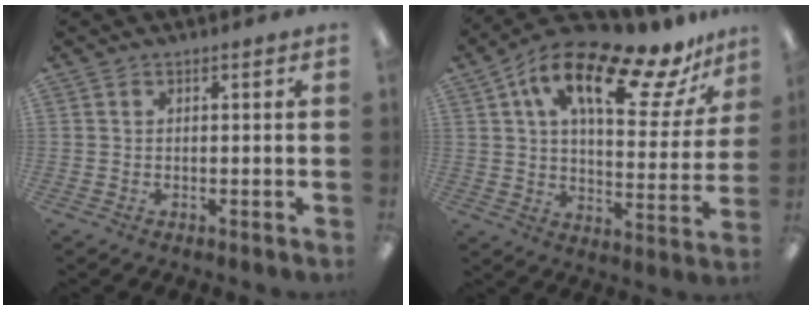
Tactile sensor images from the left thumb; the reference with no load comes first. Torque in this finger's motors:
{"motor_torque": [0.43, 0.56, 1.65, -1.12, 0.41]}